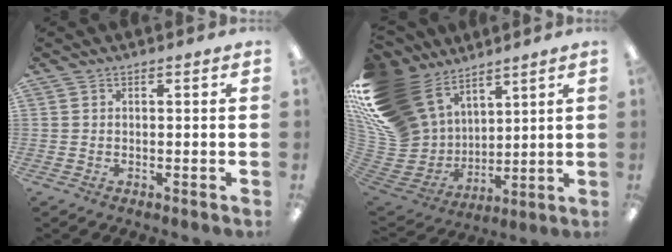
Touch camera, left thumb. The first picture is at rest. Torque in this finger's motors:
{"motor_torque": [0.82, 1.10, 1.10, -1.67, 0.79]}